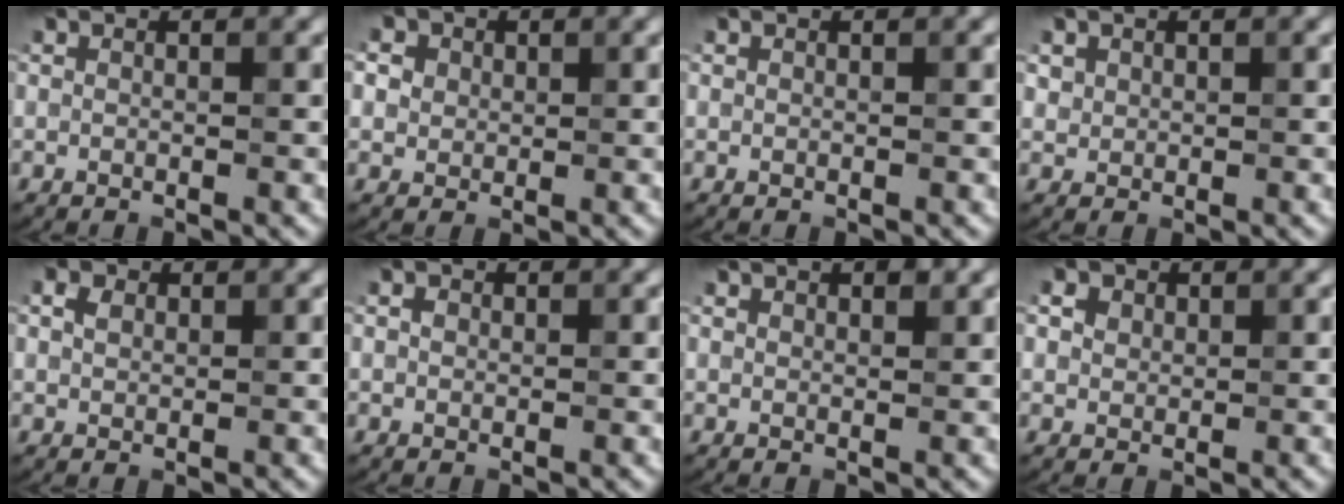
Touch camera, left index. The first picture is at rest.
{"total": 6.2, "force": [3.3, 4.7, 2.3], "torque": [-0.049, 0.037, 0.019]}
{"total": 0.0}
{"total": 1.3, "force": [0.8, 1.0, -0.4], "torque": [0.007, 0.007, 0.014]}
{"total": 1.2, "force": [0.7, 1.0, 0.3], "torque": [-0.009, 0.013, 0.008]}
{"total": 0.6, "force": [0.2, 0.6, 0.1], "torque": [0.000, 0.007, 0.001]}
{"total": 1.4, "force": [1.0, 0.4, 0.8], "torque": [-0.007, 0.005, 0.017]}
{"total": 4.6, "force": [2.7, 3.3, 1.8], "torque": [-0.030, 0.029, 0.015]}